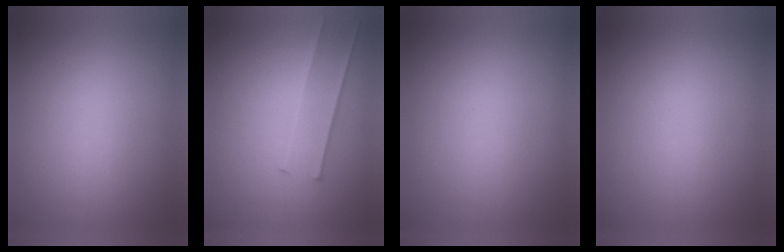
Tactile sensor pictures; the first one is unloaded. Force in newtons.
{"total": 2.2}
{"total": 1.2}
{"total": 0.0}